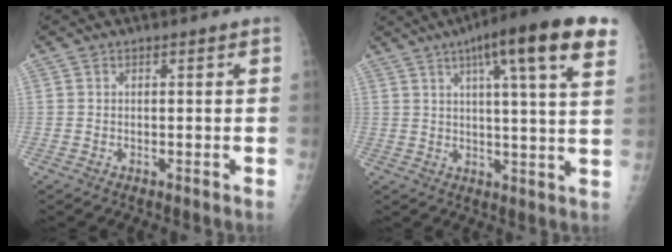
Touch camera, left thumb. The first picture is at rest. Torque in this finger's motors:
{"motor_torque": [3.01, 1.85, 1.67, -0.57, 0.36]}